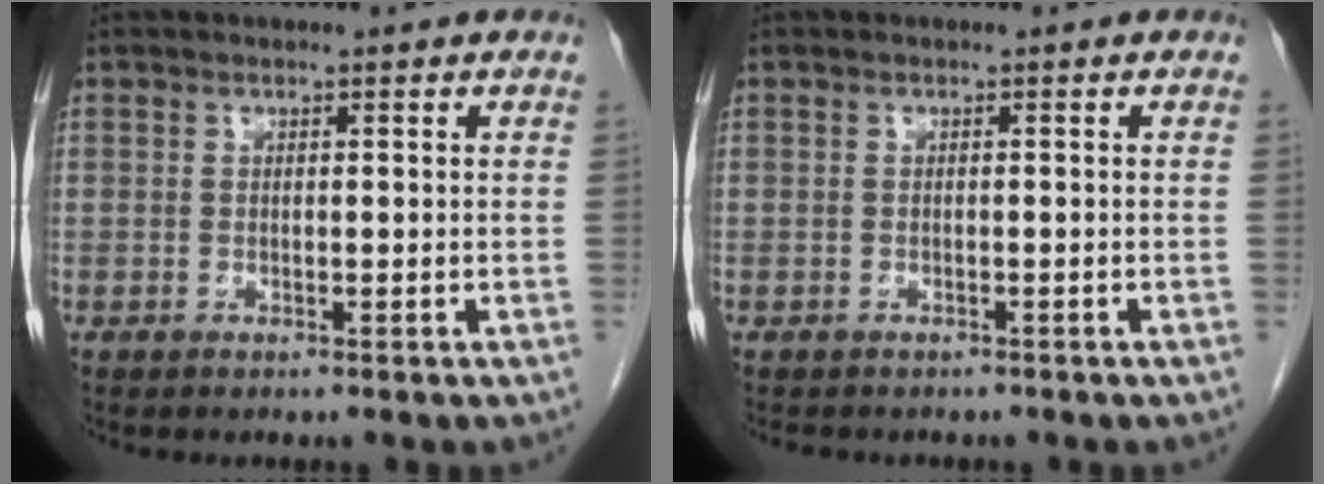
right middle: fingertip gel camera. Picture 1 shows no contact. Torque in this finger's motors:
{"motor_torque": [0.19, -0.08, -0.02, 0.00]}